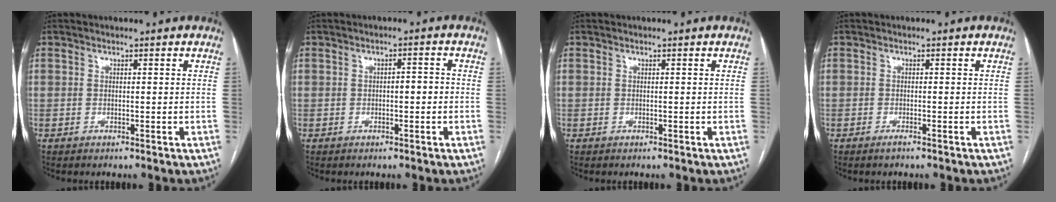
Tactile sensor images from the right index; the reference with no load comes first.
{"total": 2.1, "force": [-0.3, 0.7, 1.9], "torque": [-0.029, 0.007, -0.005]}
{"total": 0.0}
{"total": 1.0, "force": [-0.7, -0.1, 0.7], "torque": [-0.014, -0.001, -0.014]}